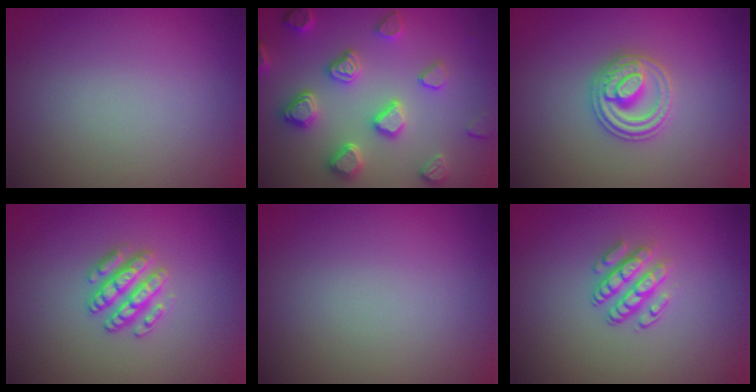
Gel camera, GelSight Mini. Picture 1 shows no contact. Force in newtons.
{"total": 4.8, "press": 4.6, "slide": 1.2}
{"total": 3.7, "press": 3.7, "slide": 0.4}
{"total": 3.0, "press": 2.9, "slide": 0.6}
{"total": 0.0}
{"total": 2.8, "press": 2.4, "slide": 1.5}